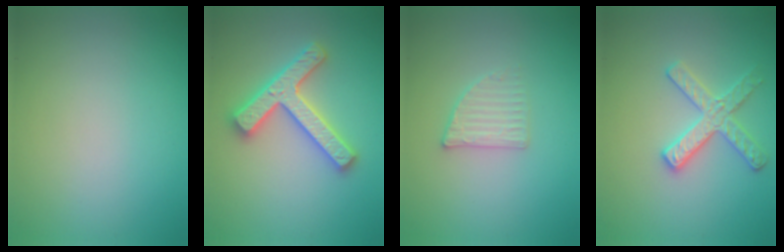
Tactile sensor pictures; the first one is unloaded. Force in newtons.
{"total": 4.7, "press": 4.7, "slide": 0.8}
{"total": 2.1, "press": 2.1, "slide": 0.4}
{"total": 2.9, "press": 2.8, "slide": 0.6}